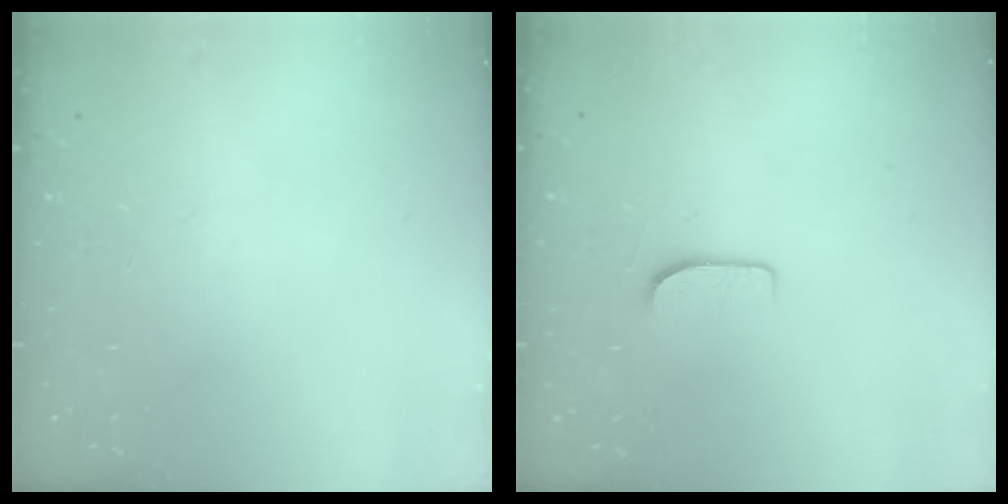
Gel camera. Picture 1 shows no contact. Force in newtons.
{"total": 6.3, "press": 6.3, "slide": 0.7}